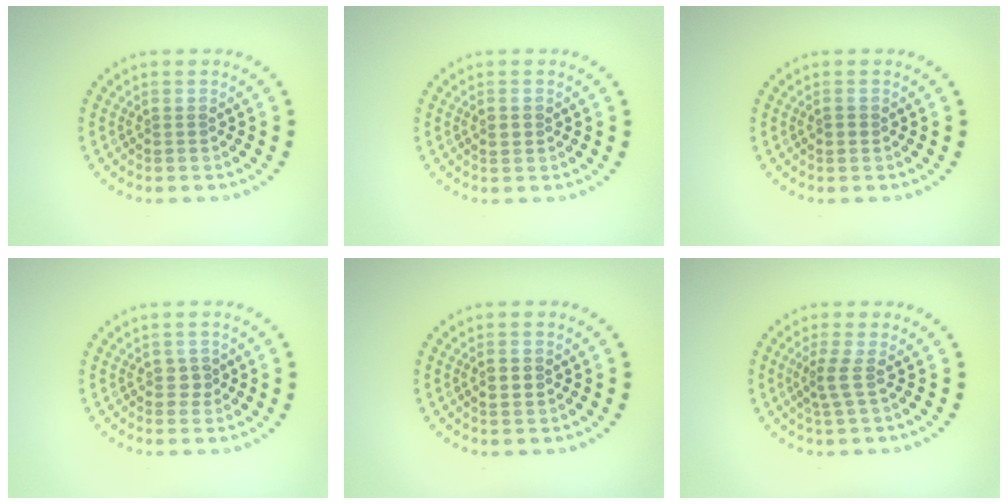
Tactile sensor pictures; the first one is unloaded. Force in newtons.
{"total": 1.2, "press": 1.2, "slide": 0.0}
{"total": 0.7, "press": 0.7, "slide": 0.2}
{"total": 1.0, "press": 1.0, "slide": 0.4}
{"total": 1.4, "press": 1.4, "slide": 0.2}
{"total": 1.9, "press": 1.3, "slide": 1.4}